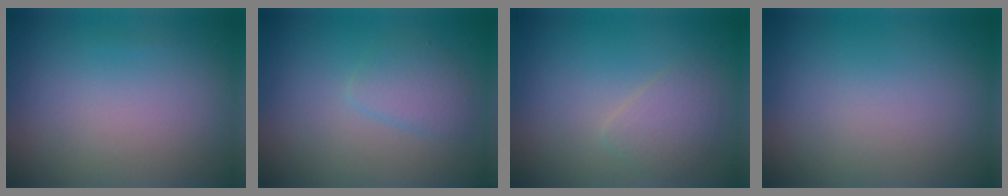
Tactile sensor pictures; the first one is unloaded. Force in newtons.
{"total": 2.0, "press": 2.0, "slide": 0.0}
{"total": 2.0, "press": 2.0, "slide": 0.0}
{"total": 0.0}